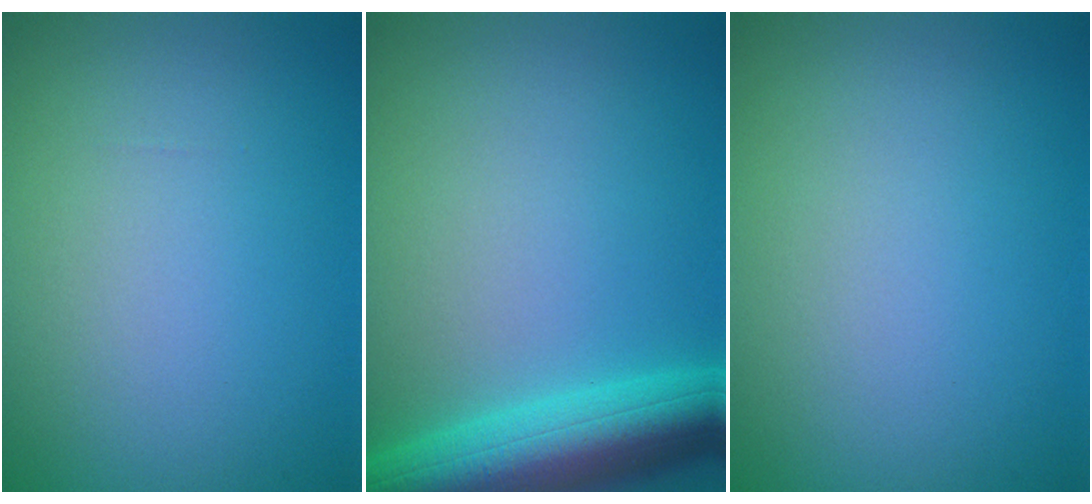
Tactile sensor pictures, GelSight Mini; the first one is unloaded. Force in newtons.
{"total": 7.9, "press": 7.9, "slide": 0.4}
{"total": 0.0}